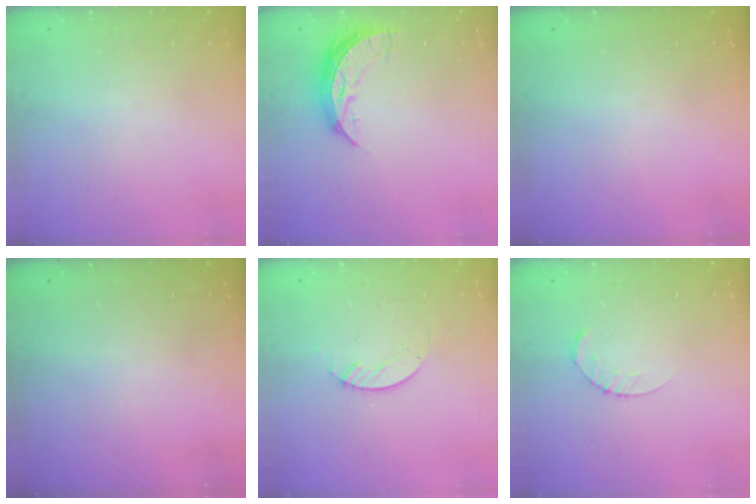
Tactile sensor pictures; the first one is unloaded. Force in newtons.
{"total": 7.7, "press": 7.6, "slide": 0.6}
{"total": 0.0}
{"total": 0.0}
{"total": 2.1, "press": 2.1, "slide": 0.2}
{"total": 2.6, "press": 2.6, "slide": 0.4}